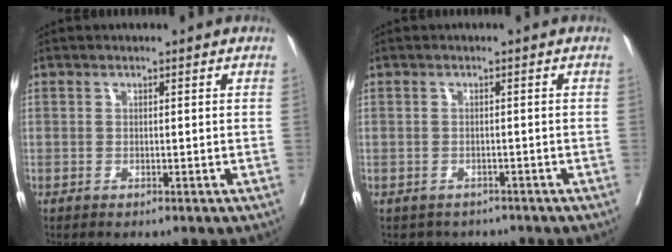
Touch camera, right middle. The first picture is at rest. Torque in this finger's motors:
{"motor_torque": [0.14, -0.09, -0.01, 0.01]}